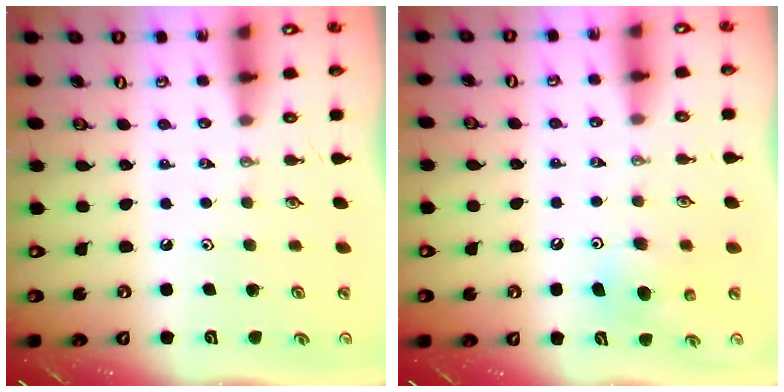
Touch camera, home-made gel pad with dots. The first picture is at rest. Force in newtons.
{"total": 6.2, "press": 5.9, "slide": 1.8}